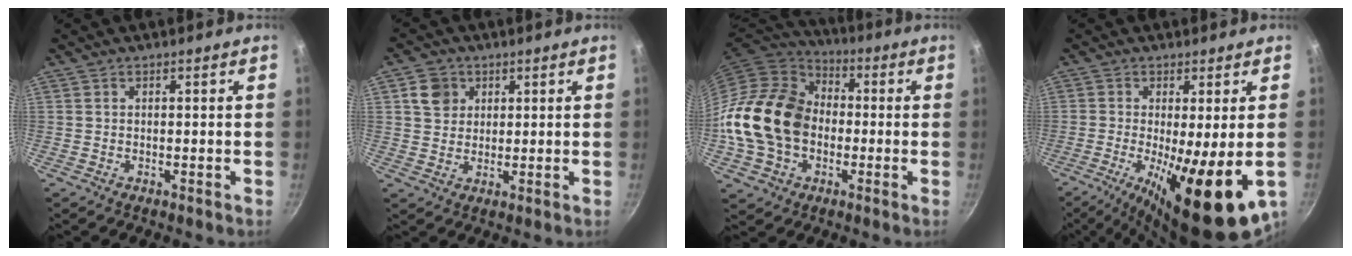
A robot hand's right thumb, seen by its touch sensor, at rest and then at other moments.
{"total": 5.3, "force": [2.0, 4.6, 1.8], "torque": [-0.004, 0.002, 0.034]}
{"total": 19.7, "force": [-1.8, 15.1, 12.5], "torque": [-0.212, 0.038, -0.037]}
{"total": 16.6, "force": [-3.6, 4.4, 15.6], "torque": [-0.250, -0.016, -0.045]}